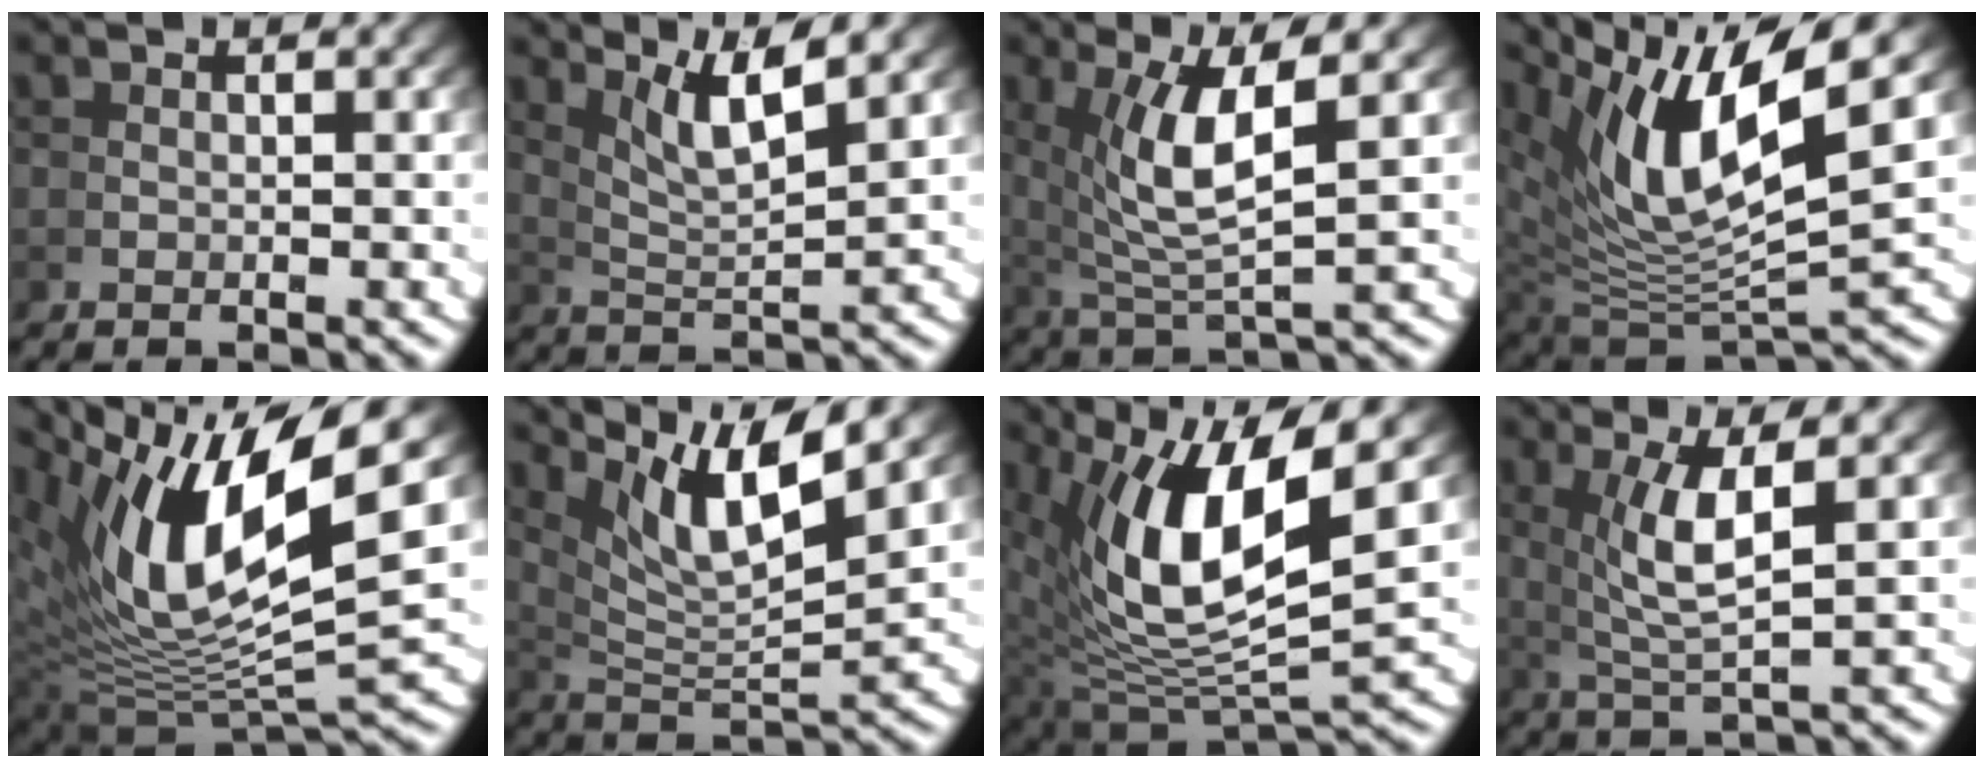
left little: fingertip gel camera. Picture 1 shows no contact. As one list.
[{"total": 5.2, "force": [3.4, 0.7, 3.8], "torque": [-0.063, -0.005, 0.067]}, {"total": 6.3, "force": [1.6, 1.9, 5.8], "torque": [-0.114, -0.005, 0.044]}, {"total": 11.9, "force": [3.5, 5.7, 9.9], "torque": [-0.193, -0.012, 0.073]}, {"total": 13.6, "force": [3.5, 6.2, 11.6], "torque": [-0.226, -0.008, 0.073]}, {"total": 9.0, "force": [5.2, 2.8, 6.8], "torque": [-0.108, 0.010, 0.090]}, {"total": 12.5, "force": [1.9, 6.5, 10.5], "torque": [-0.211, -0.035, 0.061]}, {"total": 4.7, "force": [1.5, 0.6, 4.4], "torque": [-0.089, -0.006, 0.042]}]